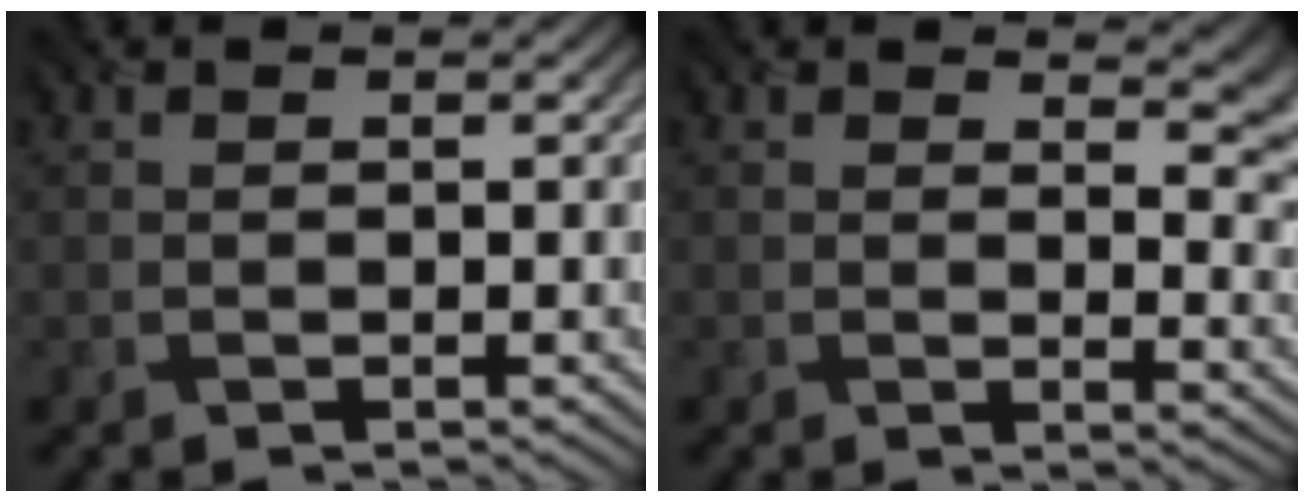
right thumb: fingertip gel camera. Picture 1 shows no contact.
{"total": 5.8, "force": [3.2, 2.7, 4.0], "torque": [-0.040, -0.011, 0.057]}